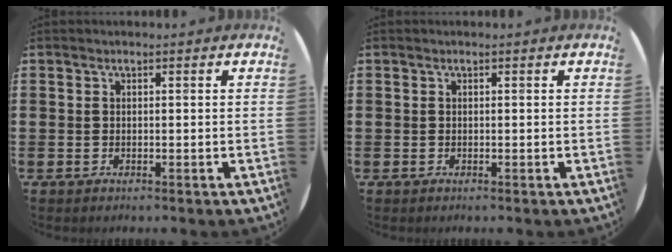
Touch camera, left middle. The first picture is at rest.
{"total": 0.0}